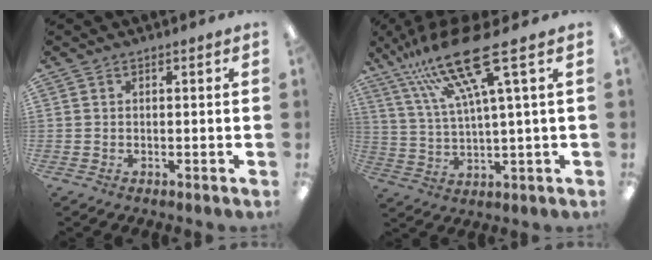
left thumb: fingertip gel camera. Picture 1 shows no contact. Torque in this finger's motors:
{"motor_torque": [0.51, 0.18, 1.84, -0.92, 0.17]}